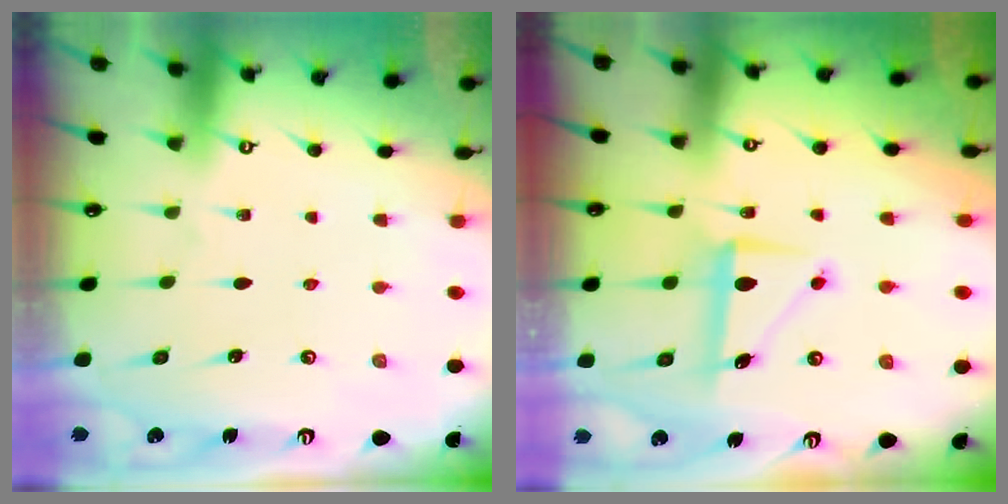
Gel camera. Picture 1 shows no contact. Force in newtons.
{"total": 7.9, "press": 7.7, "slide": 1.7}